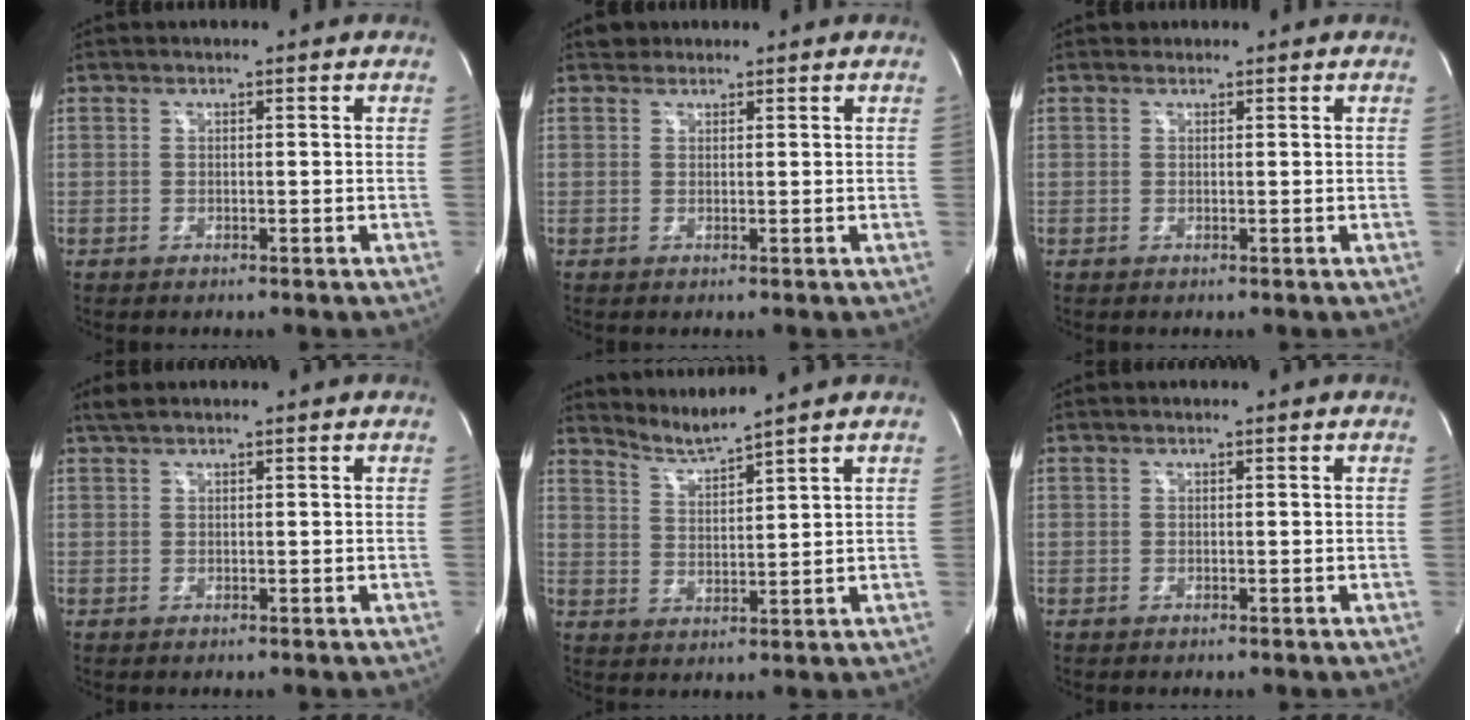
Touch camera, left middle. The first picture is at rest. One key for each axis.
{"total": 1.3, "fx": 1.1, "fy": 0.7, "fz": -0.2, "tx": 0.006, "ty": 0.009, "tz": 0.014}
{"total": 0.5, "fx": 0.4, "fy": 0.3, "fz": 0.0, "tx": -0.001, "ty": 0.003, "tz": 0.009}
{"total": 1.4, "fx": 1.2, "fy": 0.0, "fz": 0.6, "tx": -0.020, "ty": 0.015, "tz": 0.028}
{"total": 4.6, "fx": 4.2, "fy": -1.8, "fz": 0.2, "tx": -0.015, "ty": -0.017, "tz": 0.092}
{"total": 0.0}